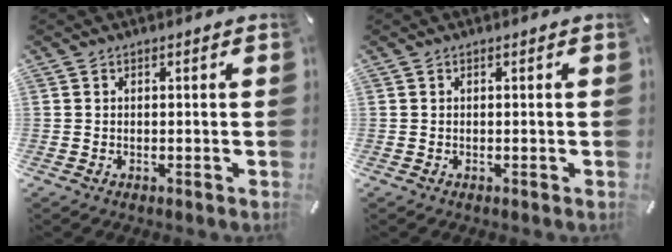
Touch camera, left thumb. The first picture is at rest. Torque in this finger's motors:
{"motor_torque": [0.00, 0.00, 0.00, 0.00, 0.00]}